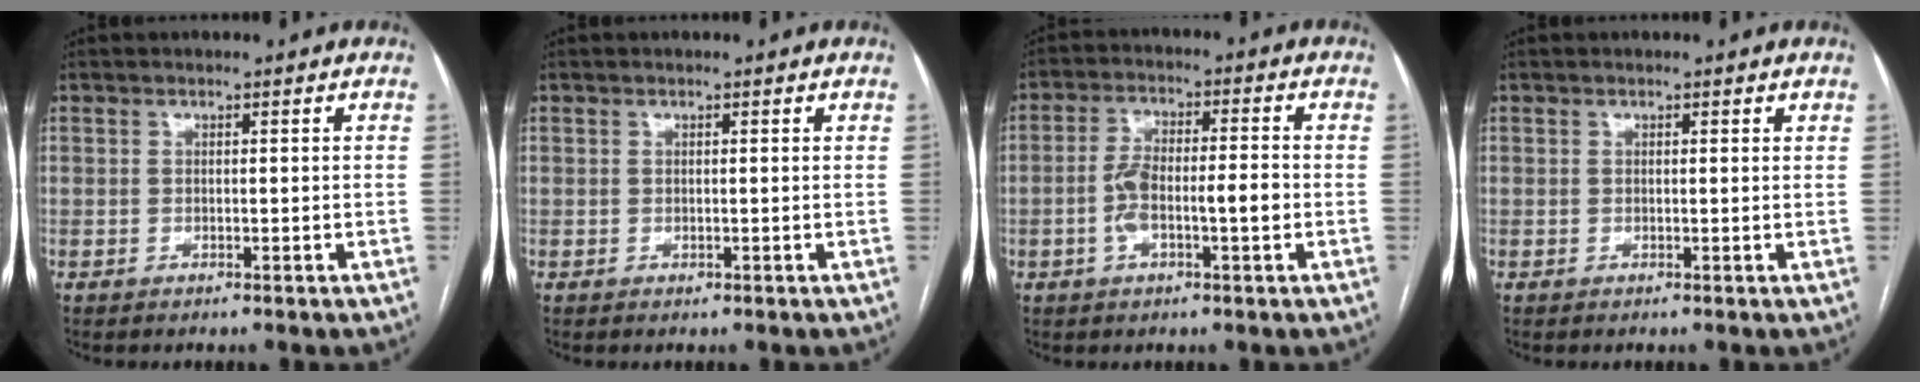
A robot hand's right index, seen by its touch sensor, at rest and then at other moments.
{"total": 0.0}
{"total": 7.4, "force": [-1.5, 2.0, 7.0], "torque": [-0.136, 0.023, -0.027]}
{"total": 0.5, "force": [0.4, 0.1, 0.4], "torque": [-0.005, 0.000, 0.001]}